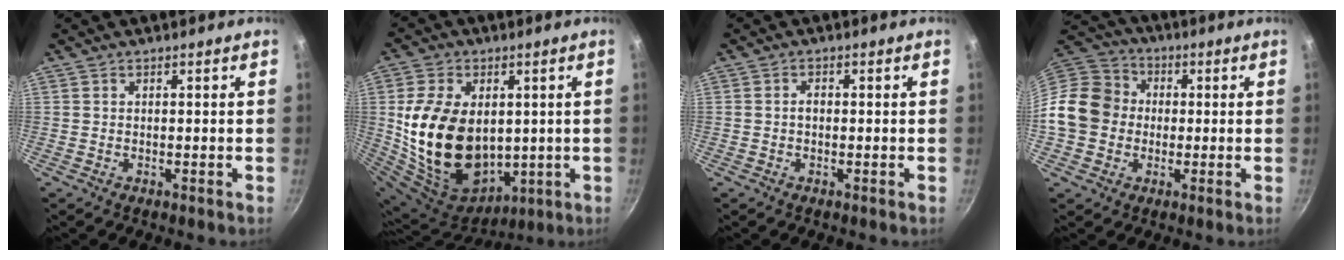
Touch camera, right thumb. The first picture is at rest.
{"total": 22.9, "force": [1.8, 15.8, 16.4], "torque": [-0.290, -0.015, 0.054]}
{"total": 1.4, "force": [-0.2, 1.0, 1.0], "torque": [-0.014, 0.008, -0.004]}
{"total": 13.5, "force": [-0.8, 11.9, 6.4], "torque": [-0.096, 0.034, -0.032]}